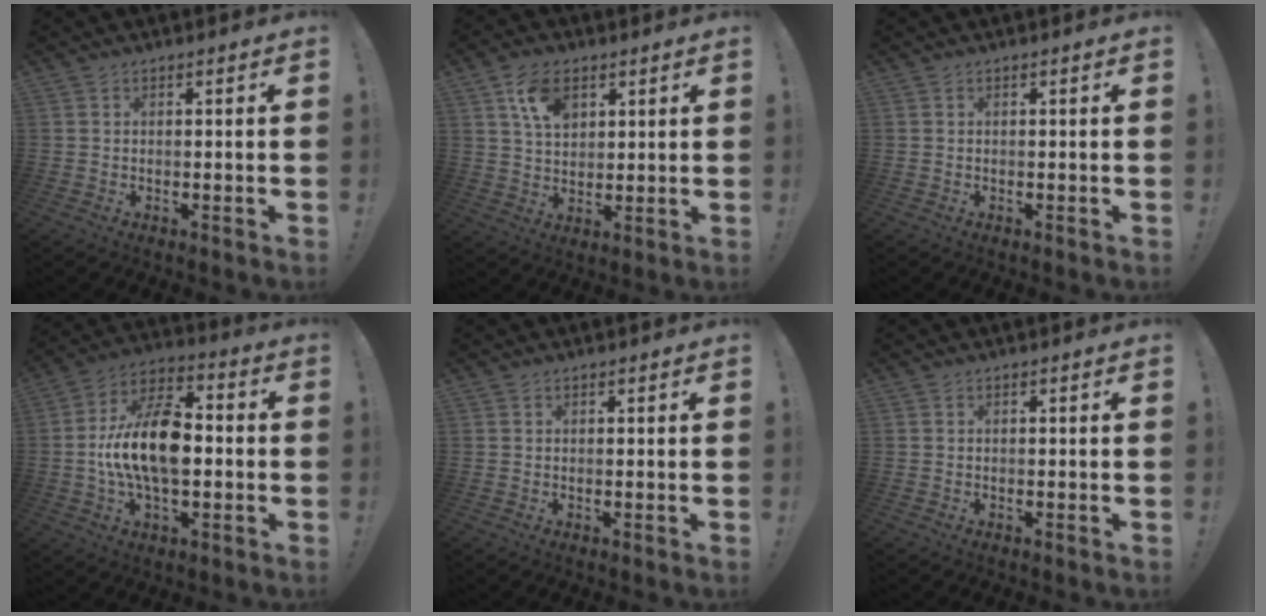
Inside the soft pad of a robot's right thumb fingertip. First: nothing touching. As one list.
[{"total": 9.8, "force": [5.0, 6.6, 5.0], "torque": [-0.075, -0.013, 0.095]}, {"total": 0.0}, {"total": 18.1, "force": [-1.2, 10.4, 14.8], "torque": [-0.275, 0.009, -0.022]}, {"total": 0.0}, {"total": 0.0}]